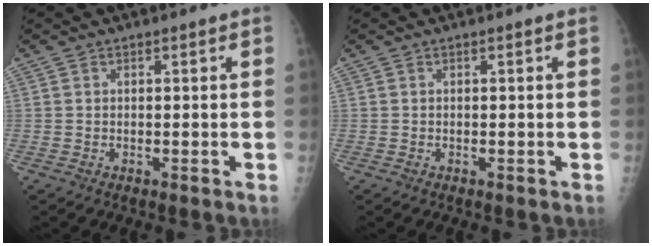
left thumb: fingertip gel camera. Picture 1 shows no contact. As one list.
[{"total": 0.0}]